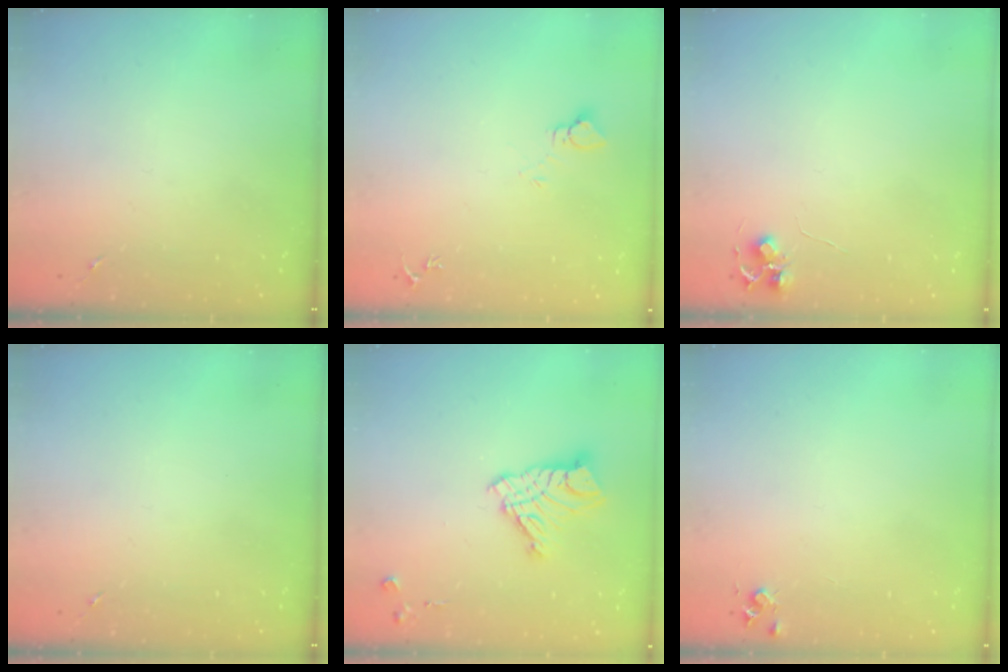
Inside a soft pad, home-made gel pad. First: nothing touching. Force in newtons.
{"total": 4.0, "press": 4.0, "slide": 0.4}
{"total": 5.9, "press": 5.9, "slide": 0.5}
{"total": 0.0}
{"total": 11.6, "press": 11.6, "slide": 1.0}
{"total": 4.4, "press": 4.4, "slide": 0.5}